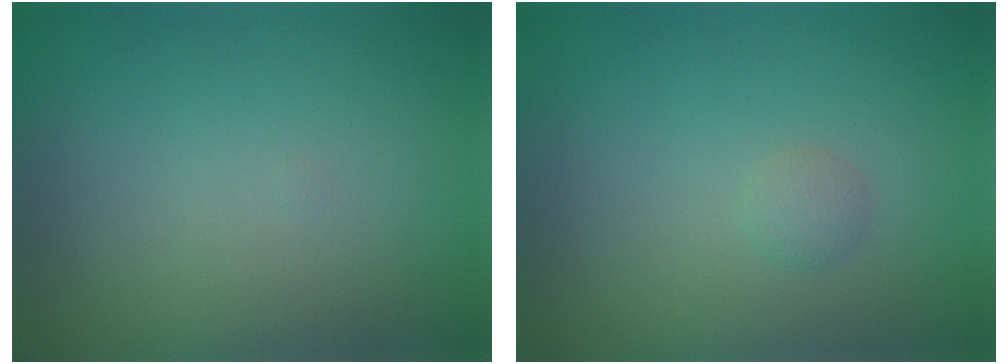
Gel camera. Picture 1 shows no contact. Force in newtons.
{"total": 0.8, "press": 0.8, "slide": 0.1}